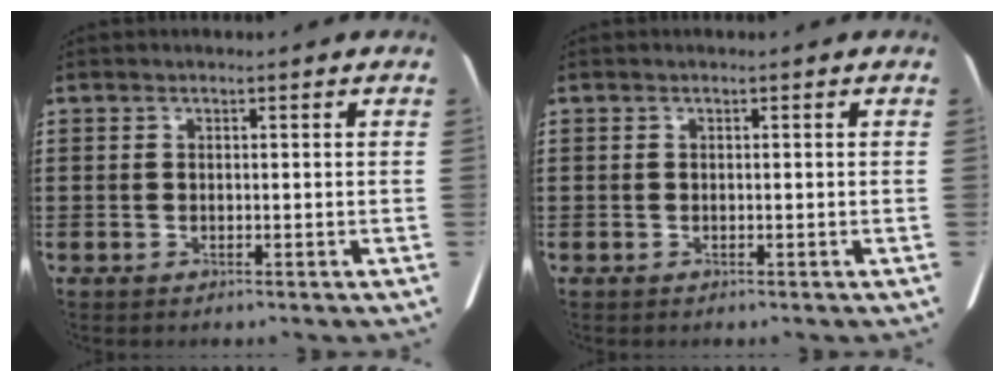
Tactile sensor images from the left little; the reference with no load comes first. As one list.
[{"total": 0.0}]